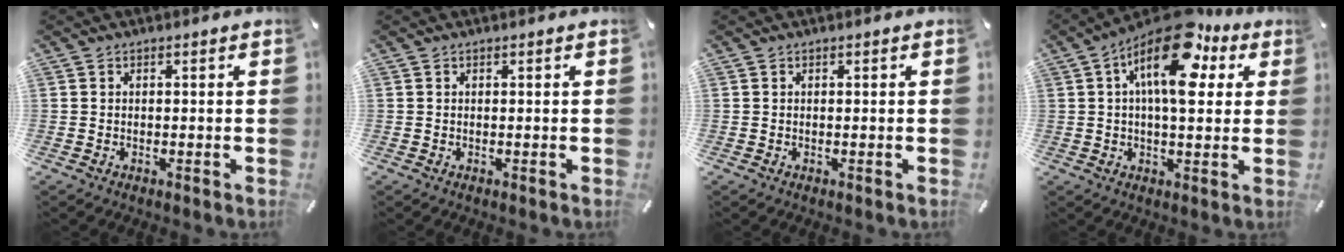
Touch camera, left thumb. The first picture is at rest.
{"total": 0.0}
{"total": 0.0}
{"total": 16.8, "force": [7.1, 7.5, 13.2], "torque": [-0.226, -0.035, 0.117]}